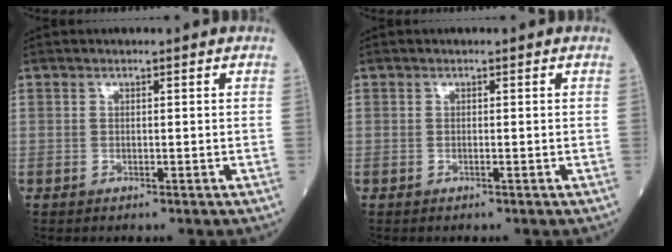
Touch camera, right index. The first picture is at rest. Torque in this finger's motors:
{"motor_torque": [0.06, 0.02, 0.03, 0.01]}